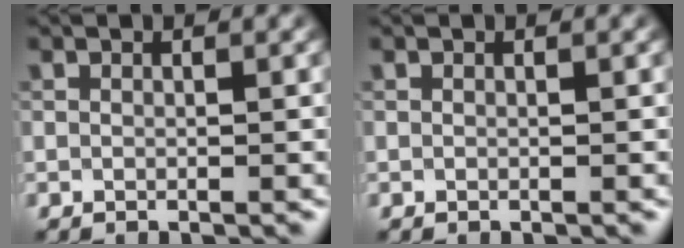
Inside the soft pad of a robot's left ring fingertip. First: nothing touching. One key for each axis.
{"total": 0.0}